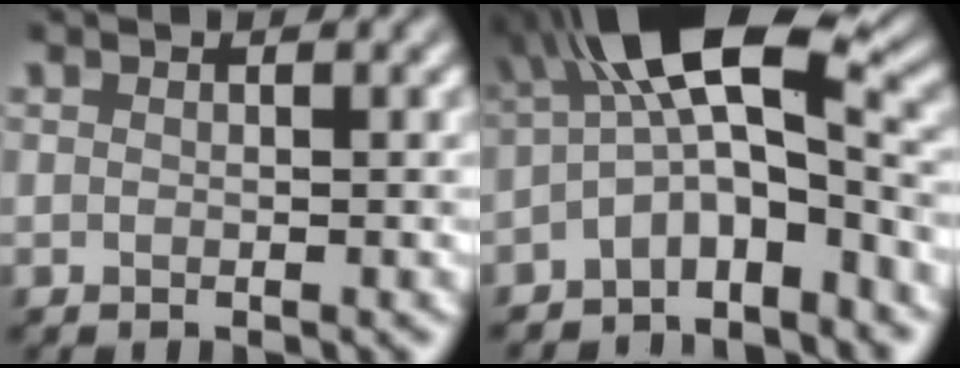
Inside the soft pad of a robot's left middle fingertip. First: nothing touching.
{"total": 8.8, "force": [-2.1, 3.5, 7.8], "torque": [-0.125, 0.026, -0.055]}